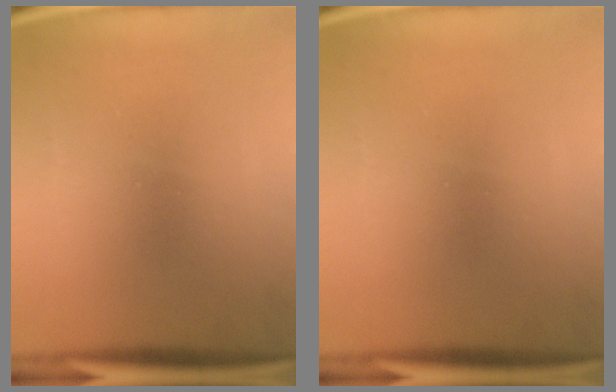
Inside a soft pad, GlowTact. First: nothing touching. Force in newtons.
{"total": 0.0}